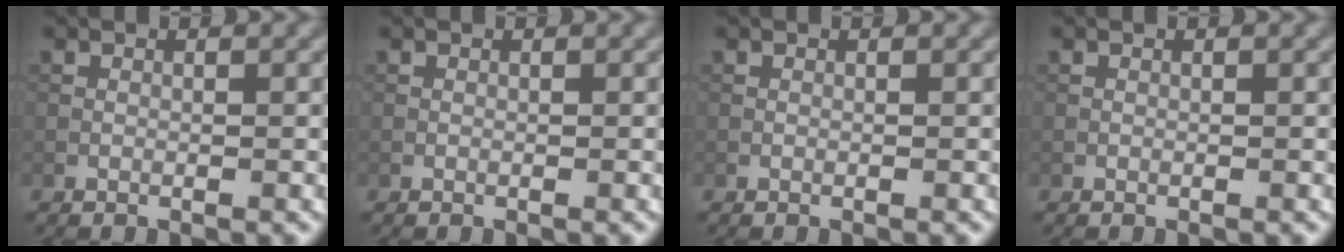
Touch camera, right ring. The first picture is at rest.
{"total": 0.0}
{"total": 0.0}
{"total": 0.0}